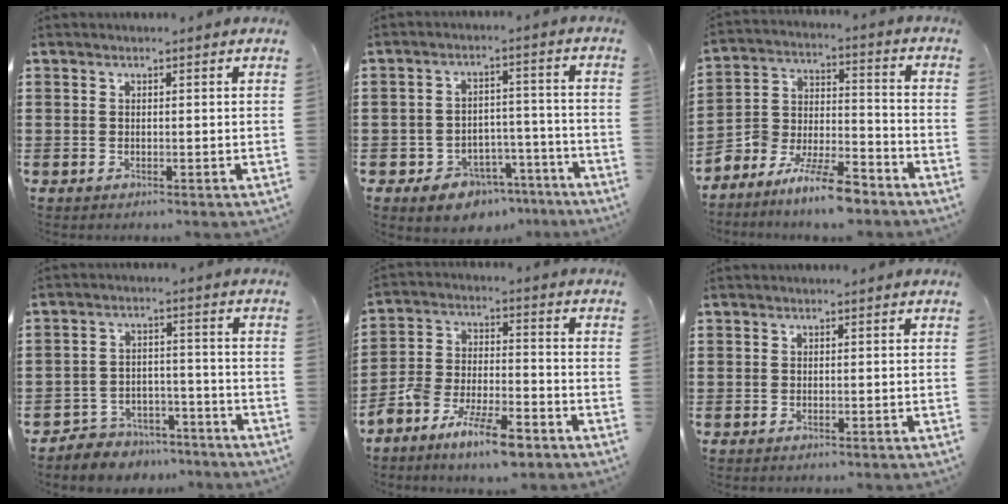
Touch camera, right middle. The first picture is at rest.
{"total": 5.5, "force": [-4.7, 2.7, 1.2], "torque": [-0.023, 0.025, -0.090]}
{"total": 9.6, "force": [-8.7, 1.7, 3.8], "torque": [-0.068, 0.023, -0.169]}
{"total": 4.6, "force": [-4.5, 1.1, -0.2], "torque": [-0.001, 0.012, -0.095]}
{"total": 8.8, "force": [-7.3, 2.1, 4.3], "torque": [-0.090, 0.015, -0.140]}
{"total": 0.0}